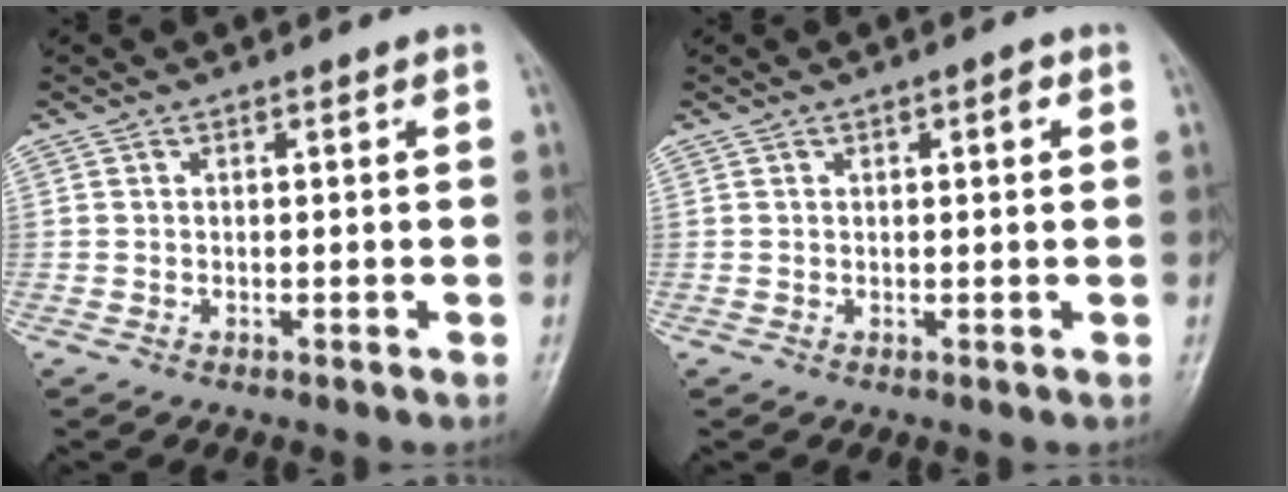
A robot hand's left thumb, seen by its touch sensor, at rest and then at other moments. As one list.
[{"total": 1.8, "force": [0.7, 0.7, 1.5], "torque": [-0.016, 0.001, 0.008]}]